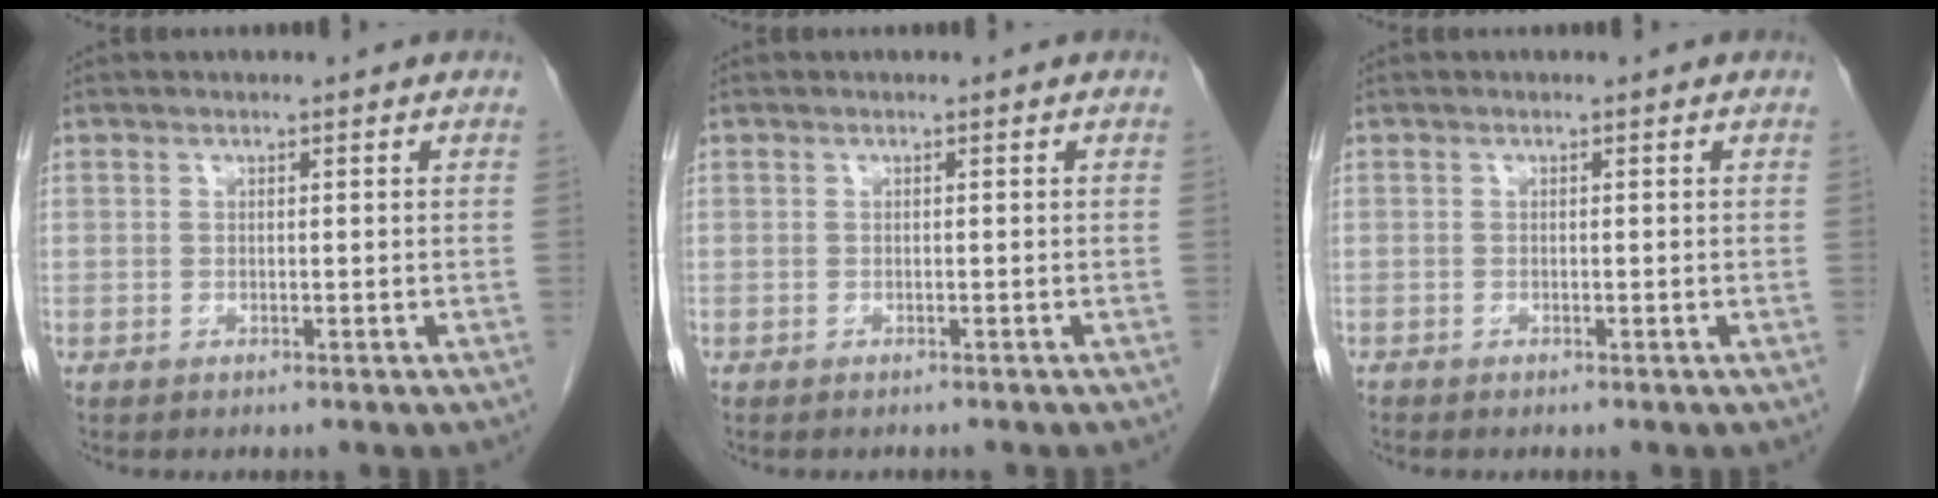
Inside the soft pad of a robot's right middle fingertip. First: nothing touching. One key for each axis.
{"total": 1.5, "fx": -1.4, "fy": 0.4, "fz": 0.5, "tx": -0.012, "ty": -0.003, "tz": -0.016}
{"total": 0.0}